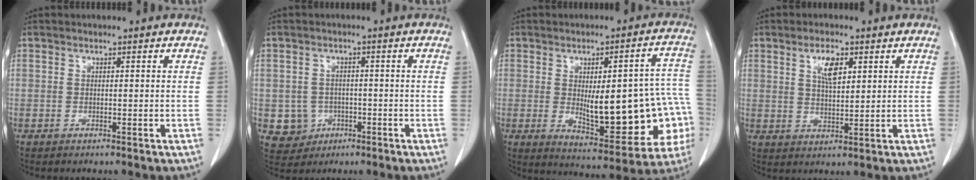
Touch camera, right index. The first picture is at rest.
{"total": 4.7, "force": [-1.2, 4.5, 0.5], "torque": [-0.002, 0.010, -0.009]}
{"total": 20.5, "force": [-2.2, 6.4, 19.4], "torque": [-0.189, 0.029, 0.003]}
{"total": 4.7, "force": [2.1, 1.6, 3.9], "torque": [-0.074, 0.001, 0.041]}